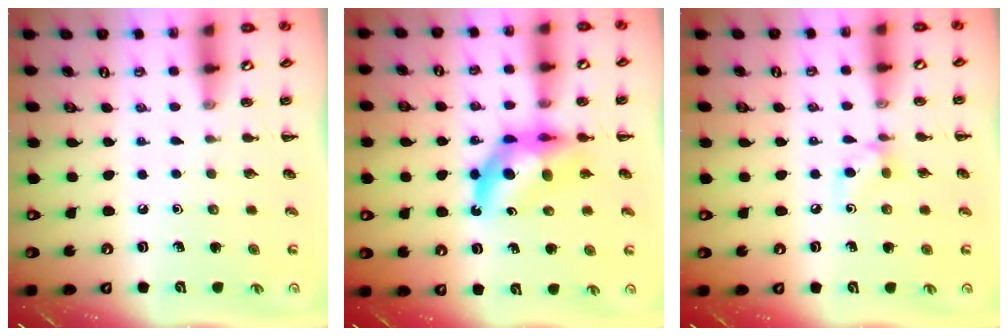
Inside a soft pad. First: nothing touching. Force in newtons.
{"total": 10.2, "press": 9.7, "slide": 3.1}
{"total": 6.5, "press": 6.3, "slide": 1.5}